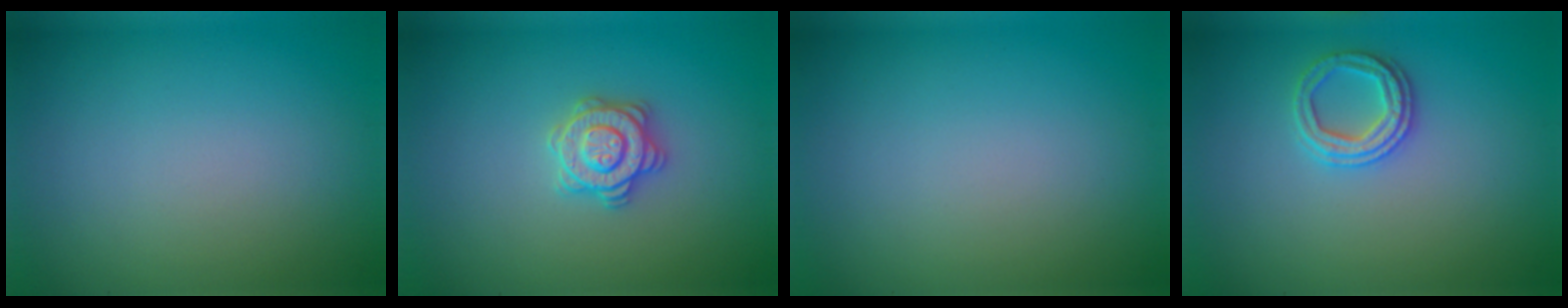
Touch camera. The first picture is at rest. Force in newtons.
{"total": 2.9, "press": 2.8, "slide": 0.6}
{"total": 0.0}
{"total": 2.4, "press": 2.4, "slide": 0.2}